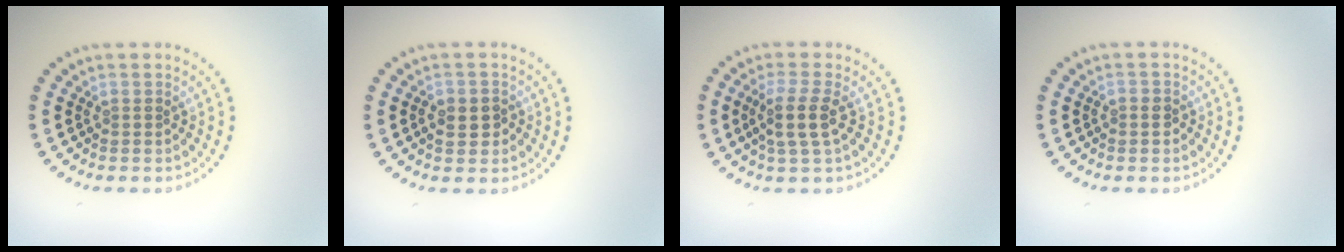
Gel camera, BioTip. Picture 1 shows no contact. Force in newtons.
{"total": 2.4, "press": 2.4, "slide": 0.5}
{"total": 2.8, "press": 2.3, "slide": 1.6}
{"total": 0.6, "press": 0.6, "slide": 0.2}